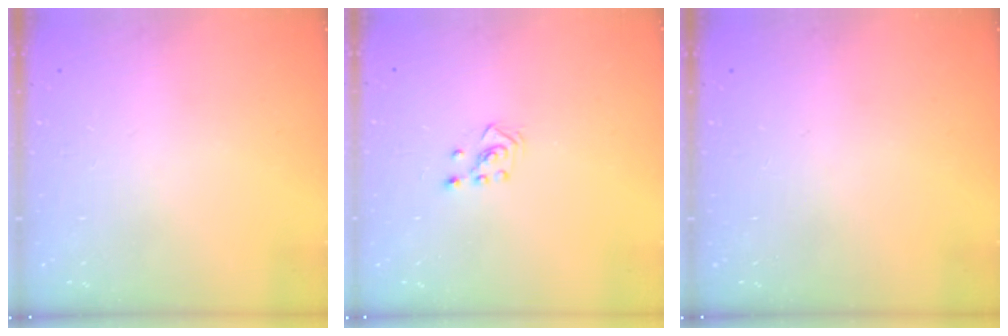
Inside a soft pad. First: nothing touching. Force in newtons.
{"total": 2.3, "press": 2.2, "slide": 0.7}
{"total": 0.0}